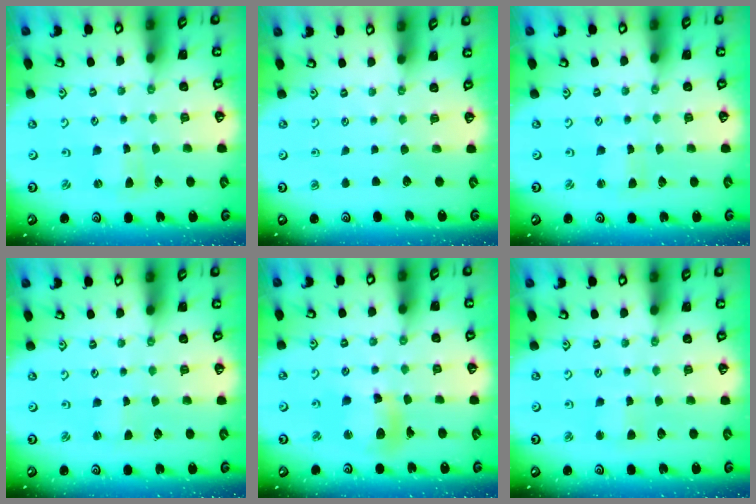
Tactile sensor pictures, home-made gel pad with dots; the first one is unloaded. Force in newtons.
{"total": 0.0}
{"total": 1.6, "press": 1.6, "slide": 0.3}
{"total": 0.0}
{"total": 11.3, "press": 11.1, "slide": 2.1}
{"total": 3.0, "press": 3.0, "slide": 0.2}